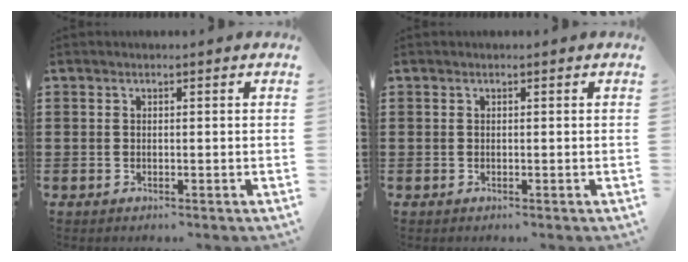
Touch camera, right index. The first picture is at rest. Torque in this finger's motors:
{"motor_torque": [0.00, 0.00, 0.00, 0.00]}